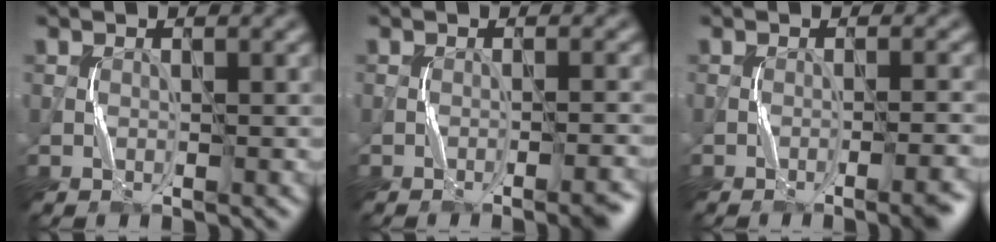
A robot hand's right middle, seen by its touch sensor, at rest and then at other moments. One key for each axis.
{"total": 2.0, "fx": -1.1, "fy": 0.2, "fz": 1.7, "tx": -0.019, "ty": 0.009, "tz": -0.019}
{"total": 3.1, "fx": -1.5, "fy": 0.4, "fz": 2.7, "tx": -0.028, "ty": 0.008, "tz": -0.023}